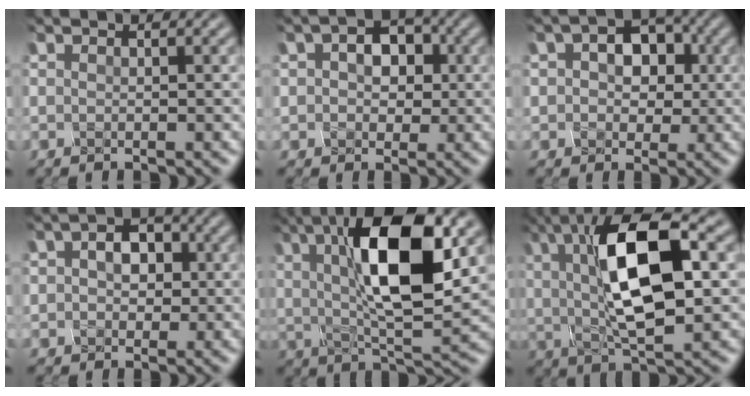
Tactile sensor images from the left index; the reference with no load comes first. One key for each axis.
{"total": 4.8, "fx": 0.4, "fy": 3.4, "fz": 3.3, "tx": -0.053, "ty": 0.011, "tz": -0.015}
{"total": 5.6, "fx": 0.5, "fy": 4.0, "fz": 3.9, "tx": -0.060, "ty": 0.005, "tz": -0.010}
{"total": 4.0, "fx": 0.2, "fy": 2.9, "fz": 2.7, "tx": -0.044, "ty": 0.009, "tz": -0.013}
{"total": 12.3, "fx": 2.8, "fy": 4.2, "fz": 11.2, "tx": -0.180, "ty": 0.002, "tz": 0.037}
{"total": 12.0, "fx": 1.6, "fy": 4.6, "fz": 11.0, "tx": -0.184, "ty": 0.010, "tz": 0.017}